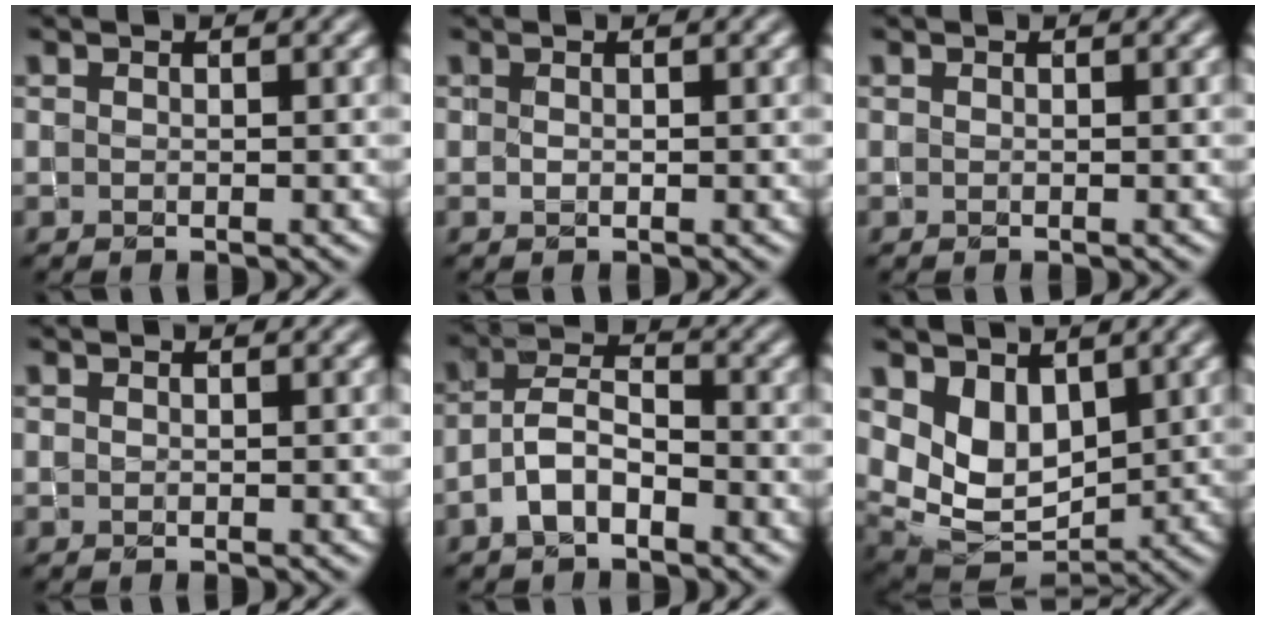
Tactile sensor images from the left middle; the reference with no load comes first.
{"total": 0.0}
{"total": 0.0}
{"total": 0.0}
{"total": 3.6, "force": [-2.2, 1.7, 2.4], "torque": [-0.043, 0.015, -0.050]}
{"total": 5.2, "force": [2.2, 3.5, 3.1], "torque": [-0.064, -0.016, 0.043]}